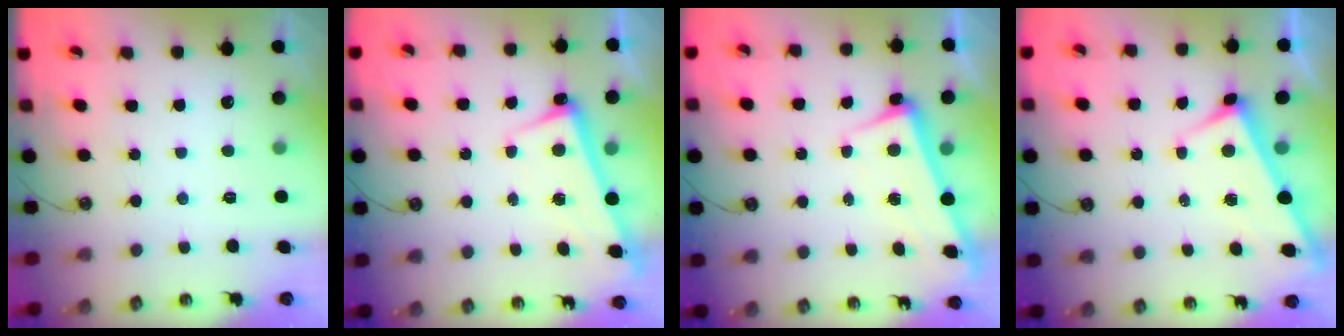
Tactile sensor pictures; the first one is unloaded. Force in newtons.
{"total": 2.6, "press": 2.5, "slide": 0.7}
{"total": 2.4, "press": 2.2, "slide": 0.8}
{"total": 3.3, "press": 3.3, "slide": 0.0}